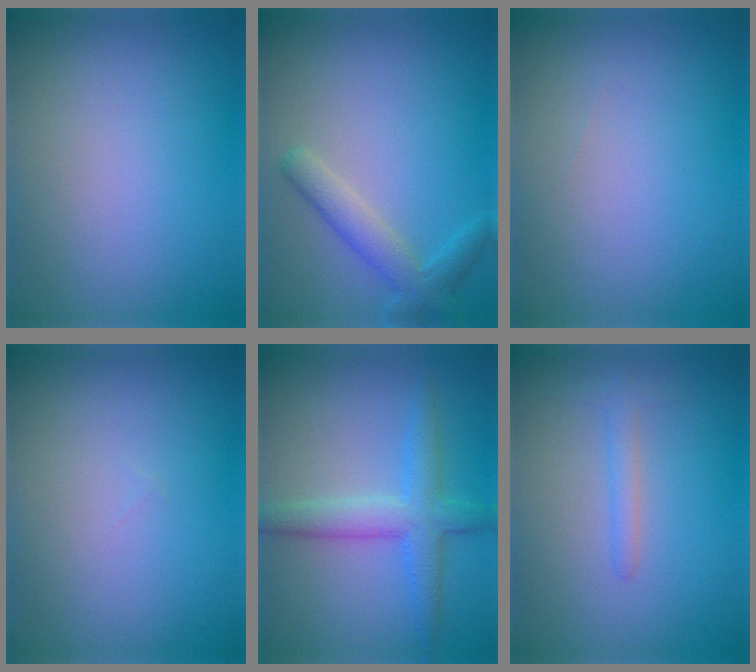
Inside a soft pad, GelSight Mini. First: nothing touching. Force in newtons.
{"total": 2.1, "press": 2.1, "slide": 0.3}
{"total": 0.0}
{"total": 0.0}
{"total": 4.0, "press": 4.0, "slide": 0.1}
{"total": 1.5, "press": 1.5, "slide": 0.1}